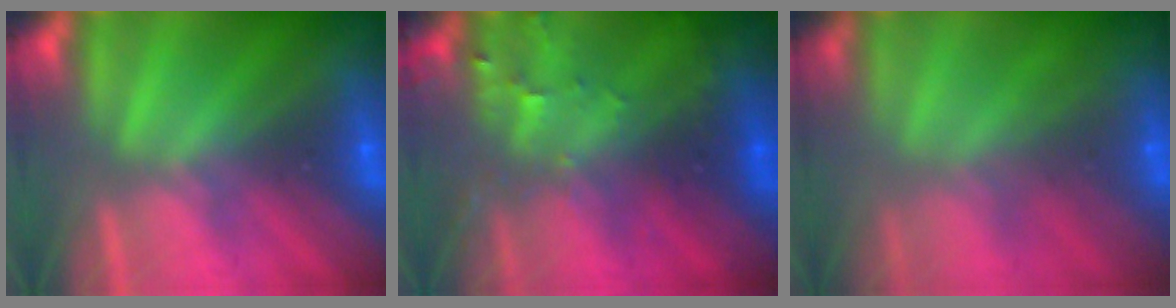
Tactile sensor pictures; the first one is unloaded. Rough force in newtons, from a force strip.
{"total": 7.7}
{"total": 9.4}